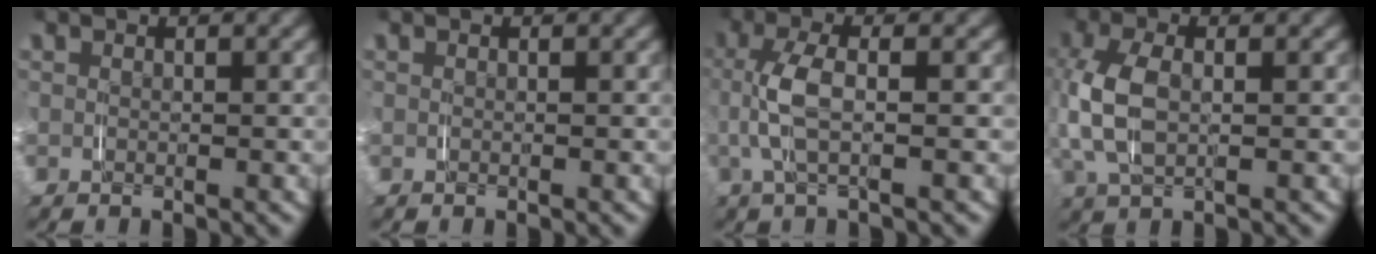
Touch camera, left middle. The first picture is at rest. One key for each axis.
{"total": 0.0}
{"total": 3.9, "fx": 0.2, "fy": 1.0, "fz": 3.8, "tx": -0.097, "ty": 0.002, "tz": 0.003}
{"total": 5.8, "fx": 0.3, "fy": 3.2, "fz": 4.8, "tx": -0.139, "ty": -0.005, "tz": 0.014}